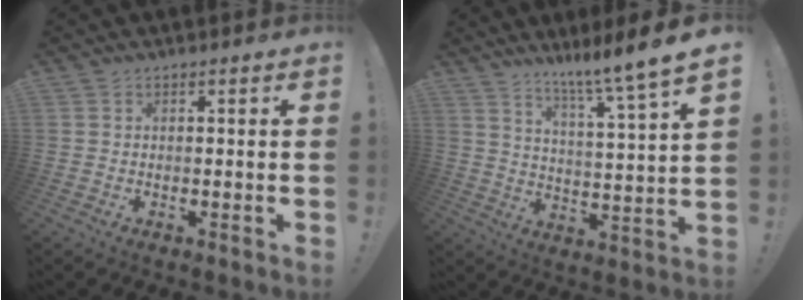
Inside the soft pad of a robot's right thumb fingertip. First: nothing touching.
{"total": 10.5, "force": [8.0, -1.4, 6.6], "torque": [-0.112, -0.074, 0.121]}